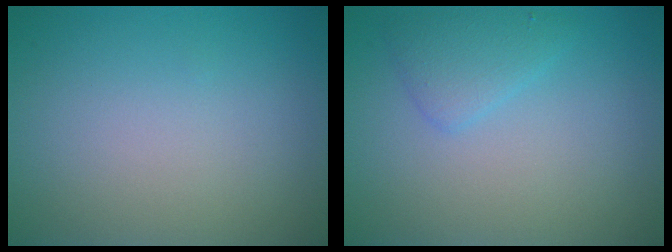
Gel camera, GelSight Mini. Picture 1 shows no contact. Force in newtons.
{"total": 2.0, "press": 2.0, "slide": 0.1}